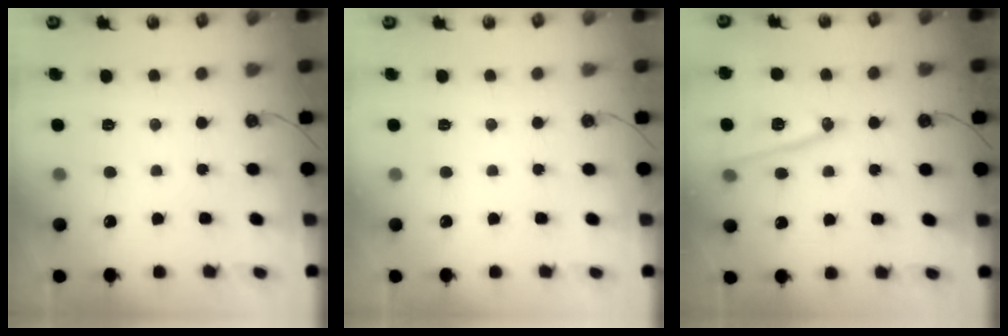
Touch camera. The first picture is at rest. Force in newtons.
{"total": 0.0}
{"total": 13.3, "press": 13.1, "slide": 2.6}